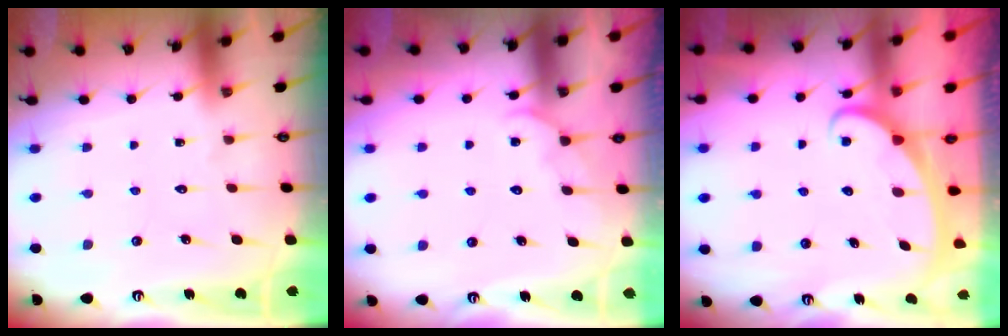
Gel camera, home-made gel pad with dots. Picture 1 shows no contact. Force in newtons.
{"total": 4.6, "press": 4.6, "slide": 0.4}
{"total": 2.4, "press": 2.4, "slide": 0.3}